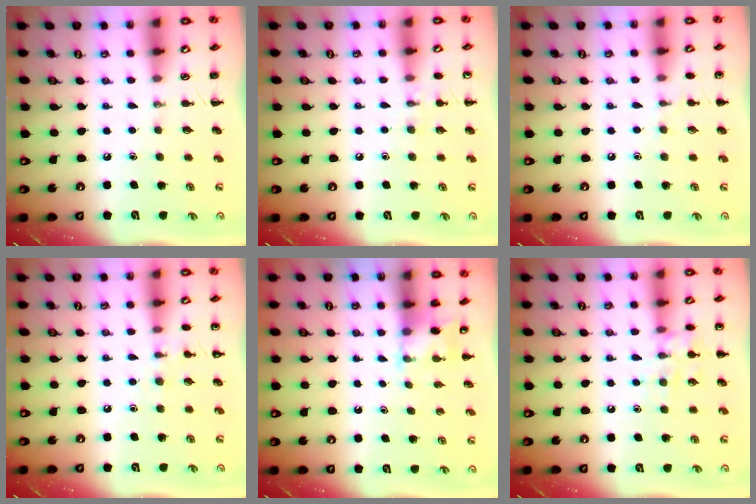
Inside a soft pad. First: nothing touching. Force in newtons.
{"total": 6.7, "press": 6.6, "slide": 1.6}
{"total": 5.1, "press": 4.9, "slide": 1.6}
{"total": 6.9, "press": 6.7, "slide": 1.8}
{"total": 3.1, "press": 2.9, "slide": 1.1}
{"total": 9.9, "press": 9.9, "slide": 0.8}